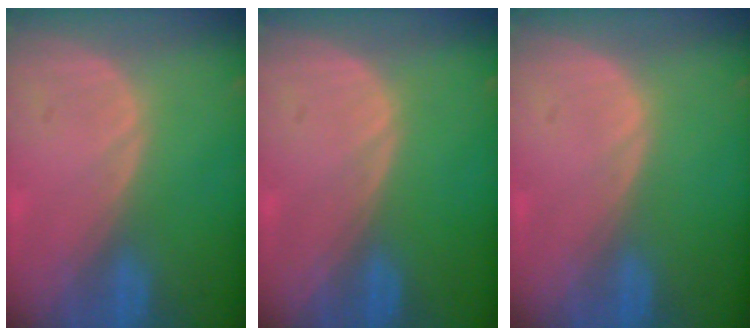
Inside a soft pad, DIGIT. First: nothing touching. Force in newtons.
{"total": 0.0}
{"total": 0.0}